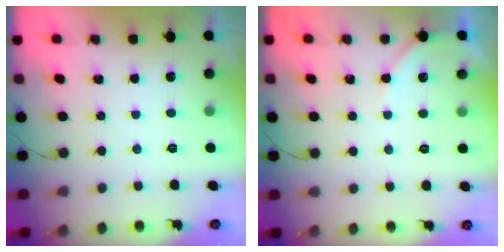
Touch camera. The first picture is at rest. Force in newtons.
{"total": 3.9, "press": 3.8, "slide": 0.6}